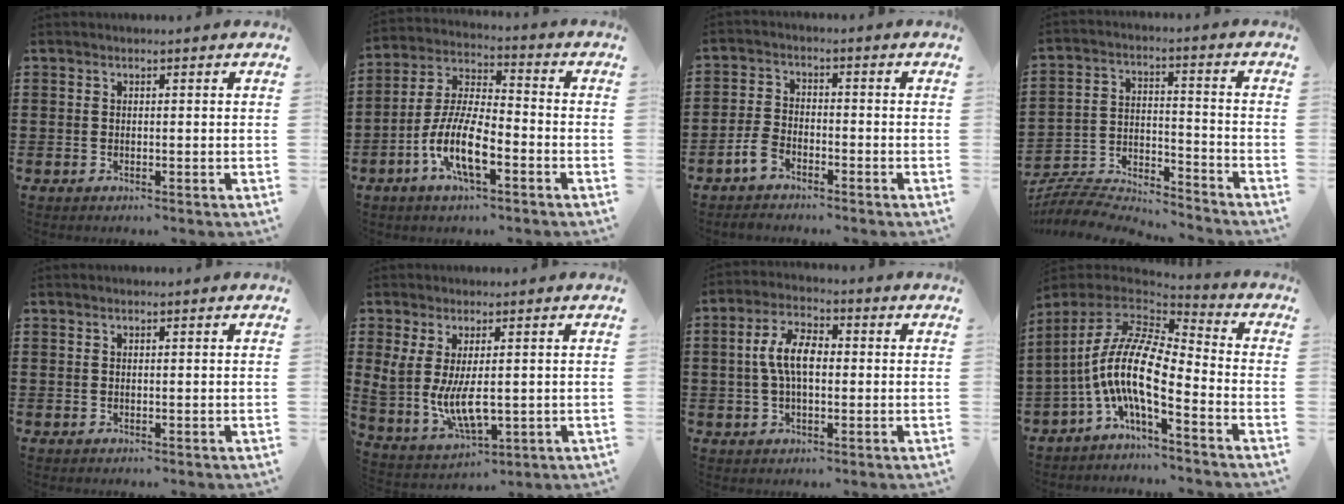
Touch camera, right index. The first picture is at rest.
{"total": 10.1, "force": [-4.5, 3.6, 8.3], "torque": [-0.198, -0.006, -0.091]}
{"total": 2.7, "force": [-1.8, 1.4, 1.5], "torque": [-0.036, 0.000, -0.037]}
{"total": 6.6, "force": [-6.4, 1.0, 1.2], "torque": [-0.035, 0.000, -0.132]}
{"total": 0.0}
{"total": 7.8, "force": [0.4, 3.4, 7.0], "torque": [-0.158, -0.009, 0.008]}
{"total": 6.8, "force": [0.0, 3.3, 6.0], "torque": [-0.136, 0.005, -0.009]}
{"total": 12.0, "force": [-3.0, 3.7, 11.1], "torque": [-0.254, -0.024, -0.075]}